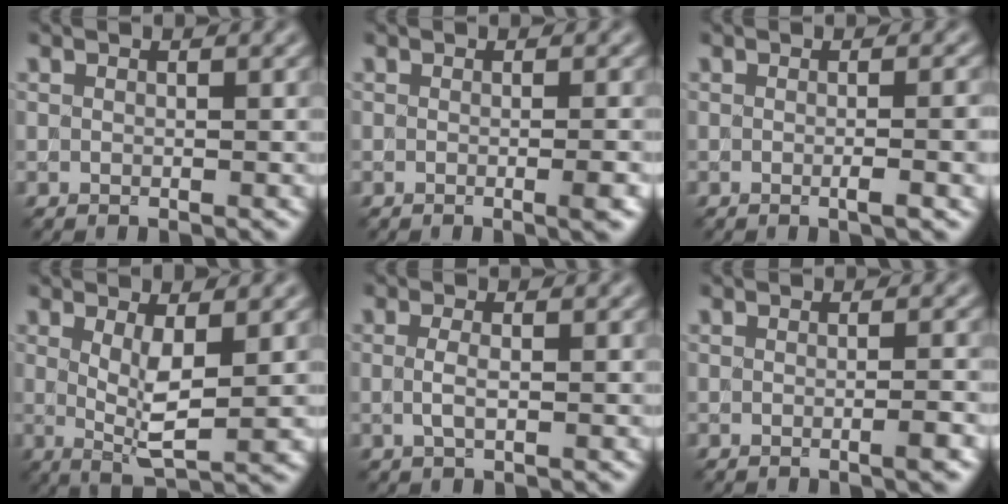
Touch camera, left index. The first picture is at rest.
{"total": 2.8, "force": [-0.3, 1.1, 2.6], "torque": [-0.015, 0.002, -0.008]}
{"total": 3.2, "force": [-0.3, 0.9, 3.0], "torque": [-0.032, 0.001, -0.007]}
{"total": 4.1, "force": [0.6, 1.0, 4.0], "torque": [-0.079, -0.009, 0.013]}
{"total": 1.4, "force": [0.1, 0.4, 1.3], "torque": [-0.031, -0.001, -0.003]}
{"total": 2.2, "force": [-0.4, 0.6, 2.0], "torque": [-0.019, 0.001, -0.010]}